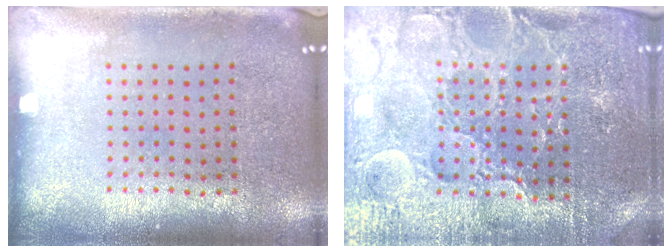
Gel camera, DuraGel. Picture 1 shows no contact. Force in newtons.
{"total": 4.3, "press": 4.1, "slide": 1.2}